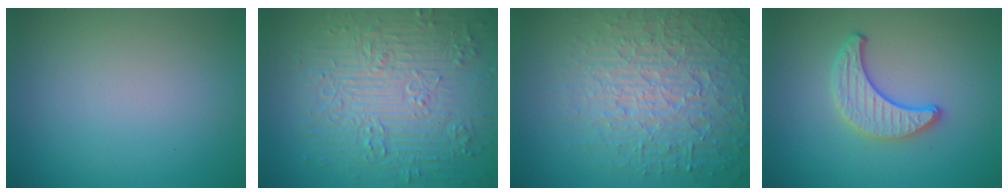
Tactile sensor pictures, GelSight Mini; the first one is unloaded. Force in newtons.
{"total": 9.1, "press": 6.6, "slide": 6.3}
{"total": 7.2, "press": 7.0, "slide": 1.8}
{"total": 3.2, "press": 3.0, "slide": 1.1}